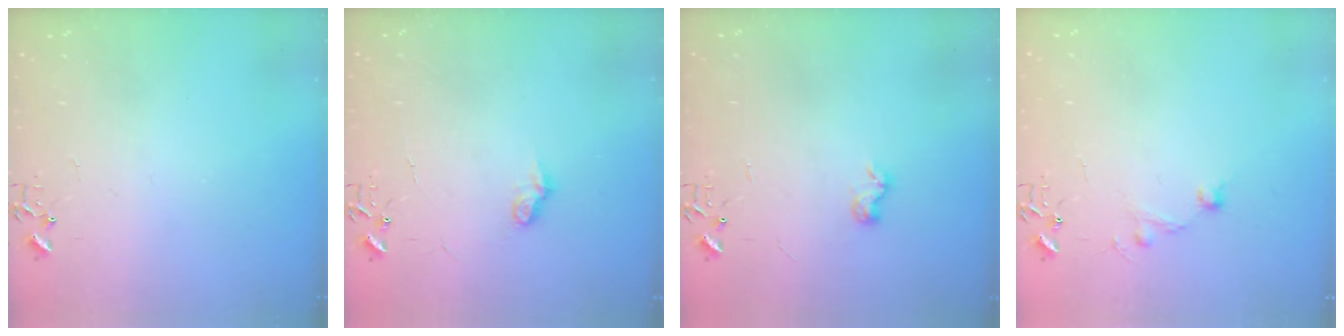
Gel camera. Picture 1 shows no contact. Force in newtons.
{"total": 6.9, "press": 6.9, "slide": 0.2}
{"total": 6.4, "press": 6.4, "slide": 0.3}
{"total": 9.6, "press": 9.6, "slide": 0.8}